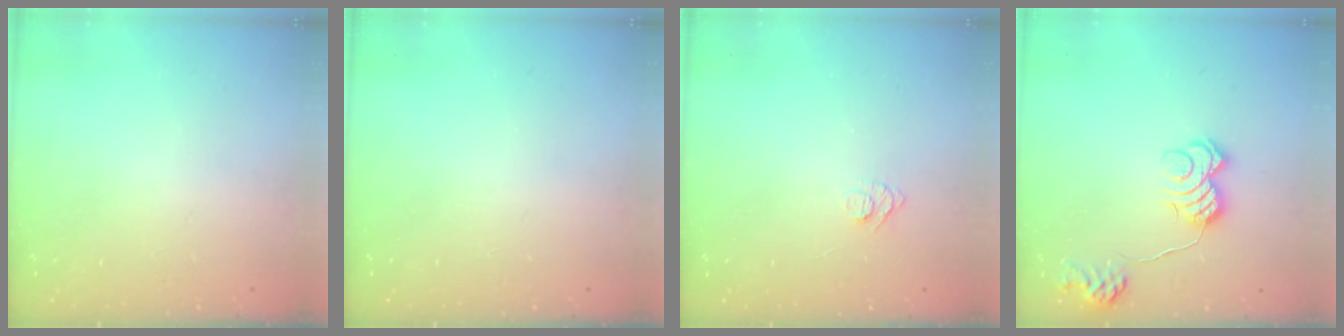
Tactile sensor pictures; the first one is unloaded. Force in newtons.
{"total": 0.0}
{"total": 5.2, "press": 5.1, "slide": 0.6}
{"total": 12.5, "press": 12.5, "slide": 0.4}